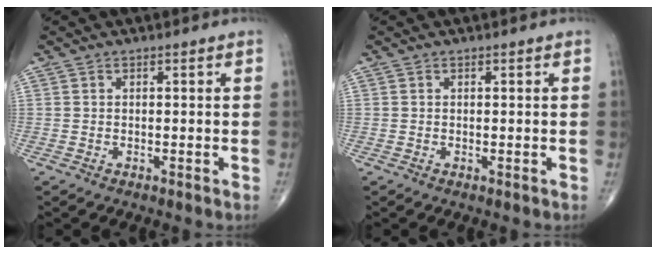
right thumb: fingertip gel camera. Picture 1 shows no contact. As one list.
[{"total": 0.0}]